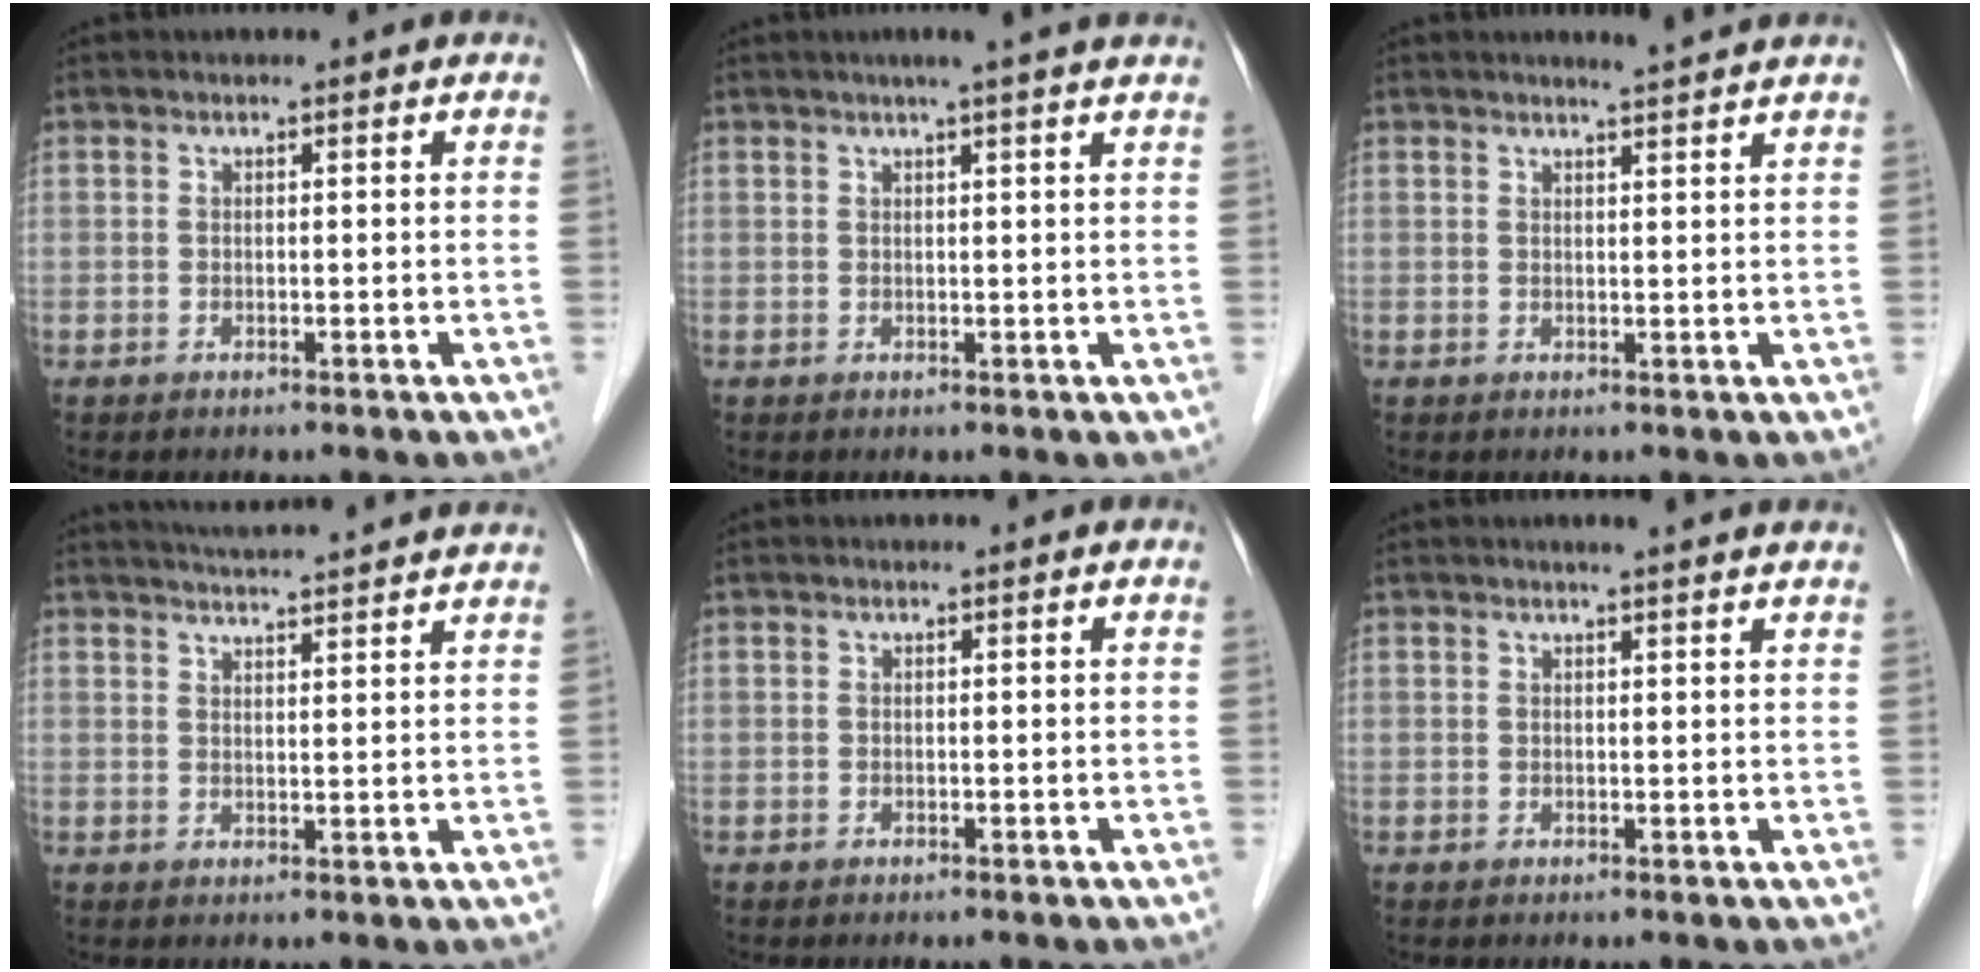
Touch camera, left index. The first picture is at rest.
{"total": 5.1, "force": [4.1, -0.7, 3.0], "torque": [-0.040, 0.017, 0.048]}
{"total": 2.8, "force": [2.5, -0.8, 0.8], "torque": [-0.013, -0.005, 0.034]}
{"total": 11.1, "force": [10.5, -0.2, 3.8], "torque": [-0.063, 0.022, 0.131]}
{"total": 0.0}
{"total": 4.7, "force": [4.2, -0.2, 2.2], "torque": [-0.029, 0.016, 0.043]}